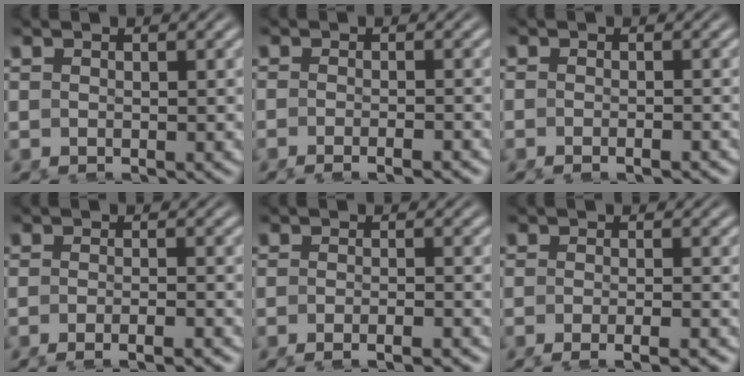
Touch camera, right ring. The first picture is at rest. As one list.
[{"total": 2.2, "force": [-1.9, 0.2, 1.1], "torque": [-0.018, -0.001, -0.032]}, {"total": 1.5, "force": [-1.3, 0.3, 0.8], "torque": [-0.013, -0.002, -0.022]}, {"total": 3.0, "force": [-2.6, 0.2, 1.6], "torque": [-0.023, -0.002, -0.044]}, {"total": 2.6, "force": [-2.3, 0.2, 1.3], "torque": [-0.017, -0.001, -0.040]}, {"total": 3.3, "force": [-2.7, 0.3, 1.8], "torque": [-0.029, -0.004, -0.043]}]